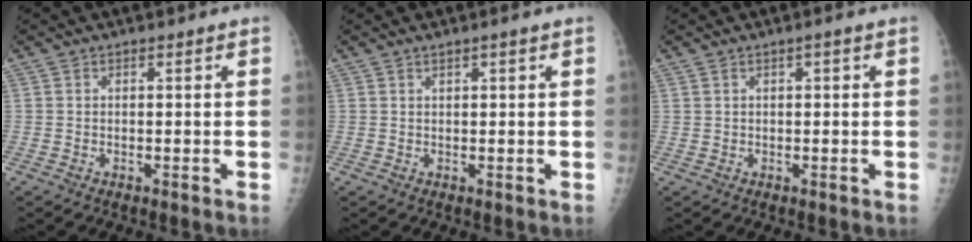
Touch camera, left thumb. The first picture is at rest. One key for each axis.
{"total": 0.8, "fx": 0.6, "fy": 0.4, "fz": 0.3, "tx": -0.001, "ty": -0.003, "tz": 0.008}
{"total": 0.7, "fx": 0.4, "fy": 0.6, "fz": 0.2, "tx": 0.004, "ty": 0.000, "tz": 0.006}